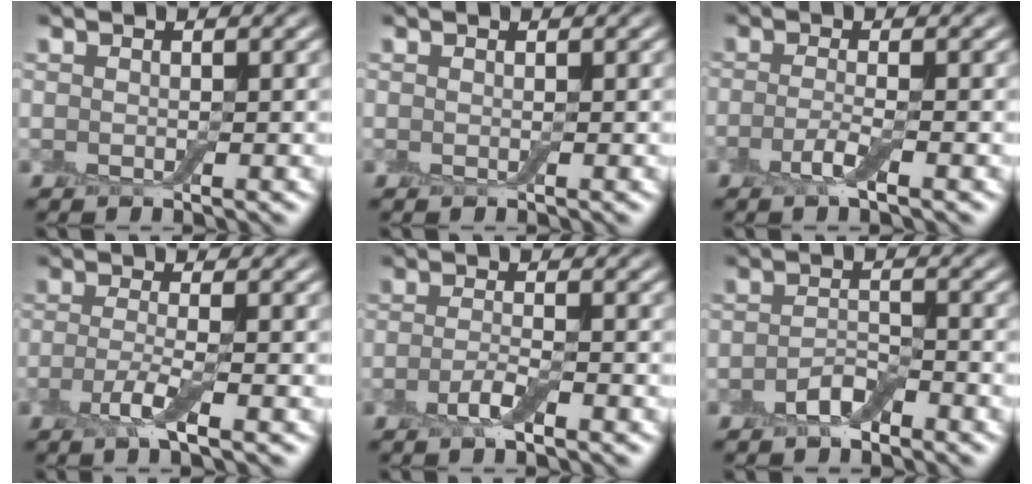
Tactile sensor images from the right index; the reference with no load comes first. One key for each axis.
{"total": 0.0}
{"total": 2.1, "fx": -1.0, "fy": 0.3, "fz": 1.8, "tx": -0.040, "ty": 0.000, "tz": -0.026}
{"total": 2.8, "fx": -1.2, "fy": 0.5, "fz": 2.4, "tx": -0.051, "ty": -0.004, "tz": -0.033}
{"total": 2.2, "fx": -1.2, "fy": 0.5, "fz": 1.8, "tx": -0.038, "ty": 0.002, "tz": -0.029}
{"total": 2.3, "fx": -1.6, "fy": 1.0, "fz": 1.4, "tx": -0.025, "ty": 0.007, "tz": -0.032}